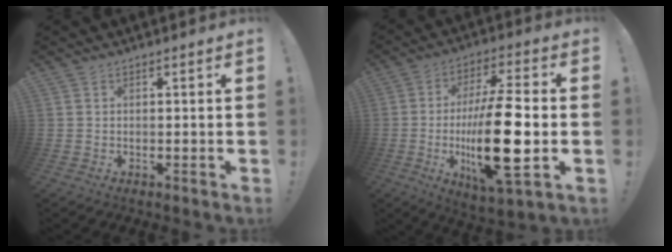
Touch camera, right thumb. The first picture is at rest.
{"total": 22.1, "force": [-2.7, 6.5, 20.9], "torque": [-0.380, -0.008, -0.048]}